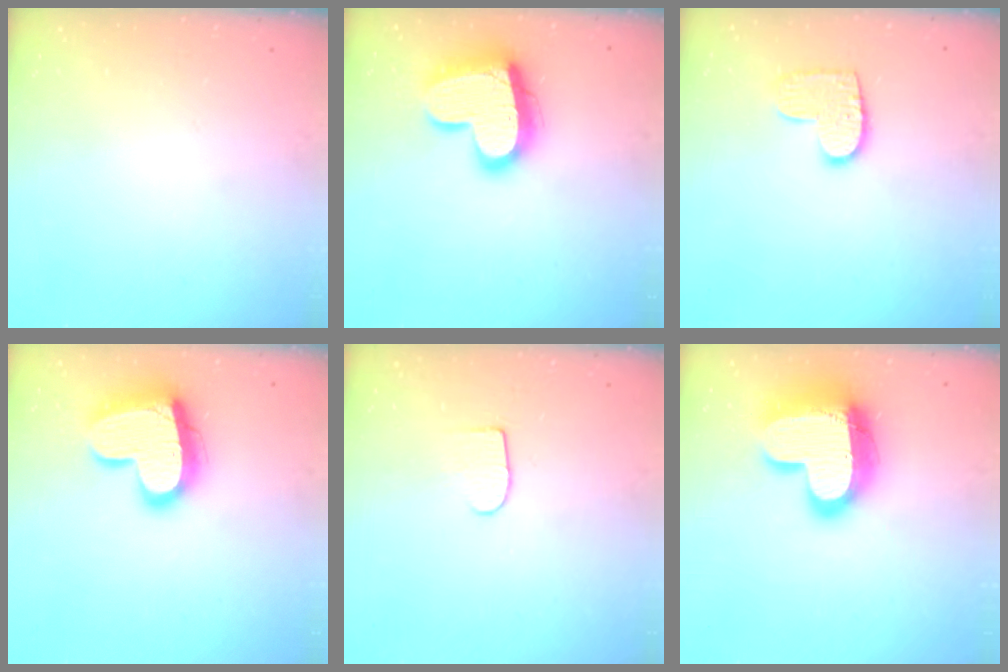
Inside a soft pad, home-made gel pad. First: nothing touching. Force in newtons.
{"total": 18.1, "press": 18.1, "slide": 1.6}
{"total": 9.7, "press": 9.7, "slide": 0.3}
{"total": 18.1, "press": 18.1, "slide": 1.6}
{"total": 5.8, "press": 5.8, "slide": 0.5}
{"total": 18.9, "press": 18.8, "slide": 1.5}